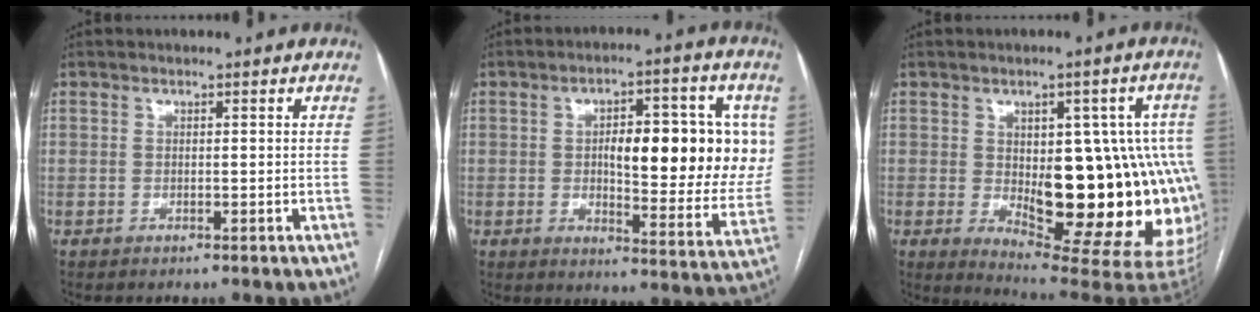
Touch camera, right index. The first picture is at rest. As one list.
[{"total": 18.5, "force": [2.5, 5.8, 17.3], "torque": [-0.216, 0.015, 0.042]}, {"total": 21.2, "force": [-1.8, 7.4, 19.8], "torque": [-0.179, 0.018, 0.003]}]